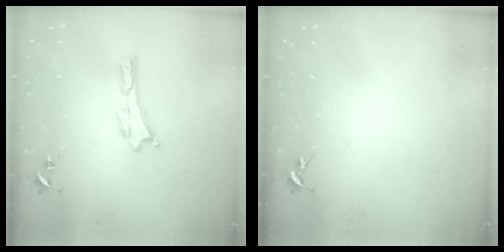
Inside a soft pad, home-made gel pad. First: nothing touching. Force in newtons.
{"total": 0.0}